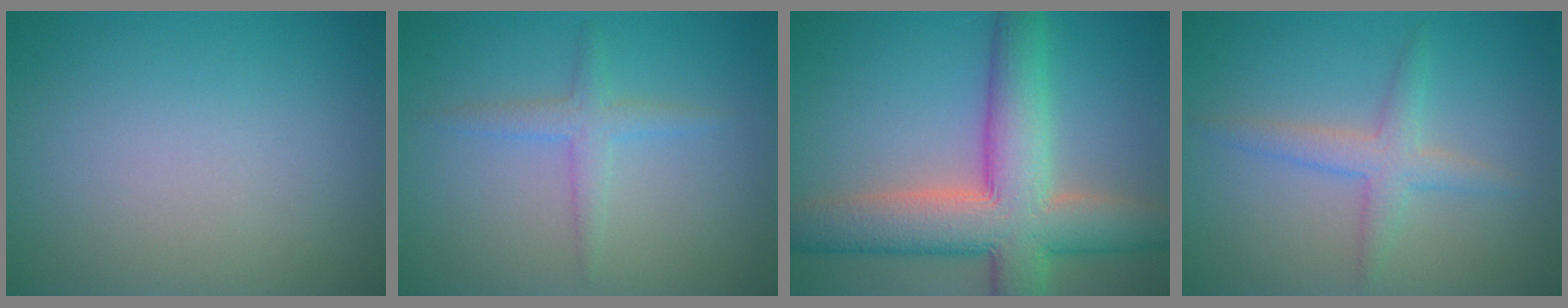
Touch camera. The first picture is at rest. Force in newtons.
{"total": 2.0, "press": 2.0, "slide": 0.1}
{"total": 10.3, "press": 10.3, "slide": 0.6}
{"total": 2.7, "press": 2.7, "slide": 0.1}